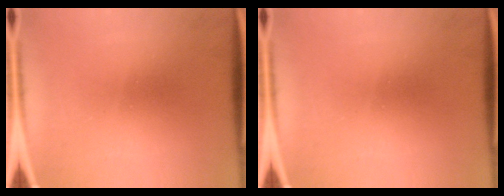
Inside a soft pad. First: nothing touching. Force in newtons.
{"total": 0.0}